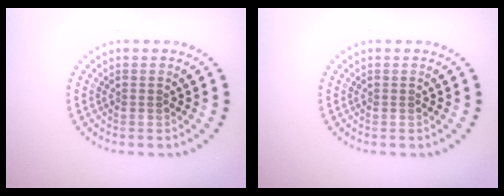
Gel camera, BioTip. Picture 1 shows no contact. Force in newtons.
{"total": 0.0}